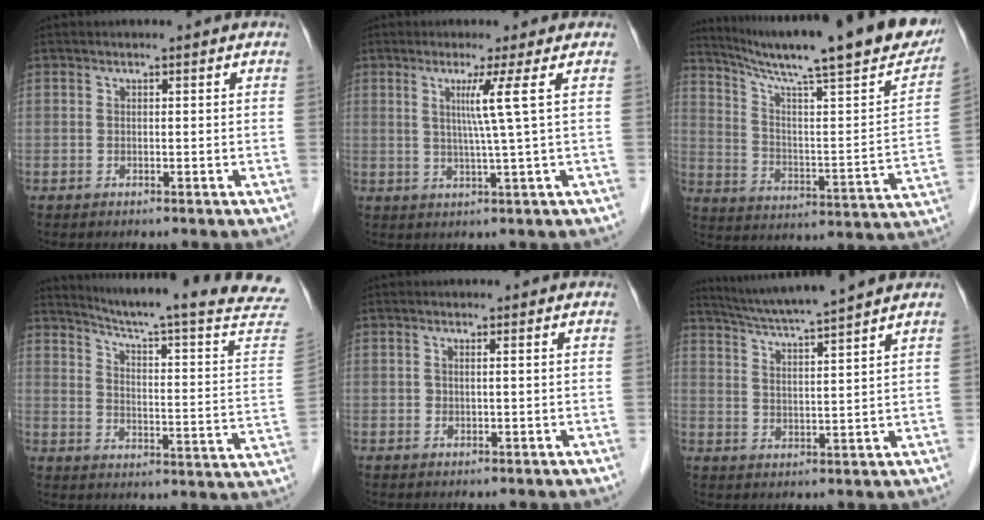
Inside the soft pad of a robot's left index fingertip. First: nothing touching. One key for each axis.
{"total": 4.7, "fx": 1.3, "fy": -2.0, "fz": 4.0, "tx": -0.078, "ty": -0.010, "tz": 0.029}
{"total": 27.5, "fx": 22.0, "fy": 2.0, "fz": 16.3, "tx": -0.257, "ty": -0.040, "tz": 0.302}
{"total": 23.3, "fx": 21.0, "fy": -0.7, "fz": 10.1, "tx": -0.148, "ty": -0.089, "tz": 0.255}
{"total": 0.9, "fx": 0.1, "fy": 0.3, "fz": 0.8, "tx": -0.023, "ty": 0.002, "tz": 0.005}
{"total": 10.5, "fx": 9.2, "fy": -1.9, "fz": 4.8, "tx": -0.087, "ty": 0.008, "tz": 0.146}